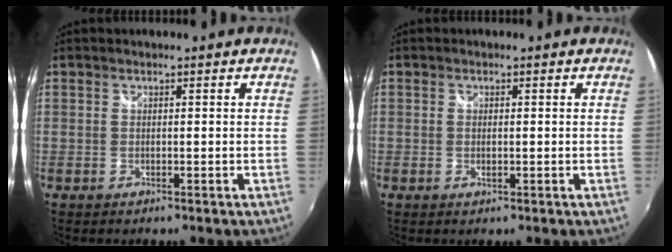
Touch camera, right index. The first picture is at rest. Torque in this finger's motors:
{"motor_torque": [-0.20, -0.07, 0.01, 0.00]}